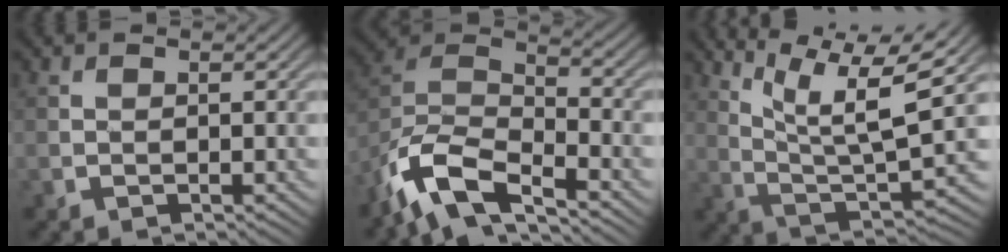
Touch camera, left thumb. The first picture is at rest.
{"total": 10.8, "force": [-7.9, 3.6, 6.5], "torque": [-0.131, -0.005, -0.171]}
{"total": 10.8, "force": [6.4, 2.2, 8.3], "torque": [-0.160, 0.002, 0.118]}